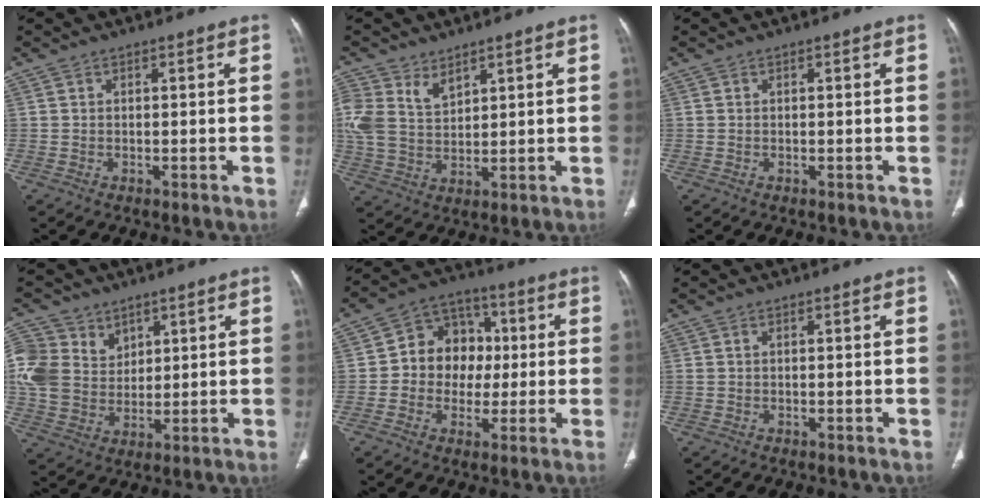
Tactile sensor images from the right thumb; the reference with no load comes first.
{"total": 8.5, "force": [4.5, 5.6, 4.6], "torque": [-0.084, -0.014, 0.102]}
{"total": 0.0}
{"total": 12.1, "force": [4.7, 10.0, 4.9], "torque": [-0.084, -0.005, 0.103]}
{"total": 11.8, "force": [0.3, 9.9, 6.4], "torque": [-0.052, 0.026, -0.004]}
{"total": 0.5, "force": [0.1, 0.4, 0.3], "torque": [-0.004, 0.002, 0.003]}